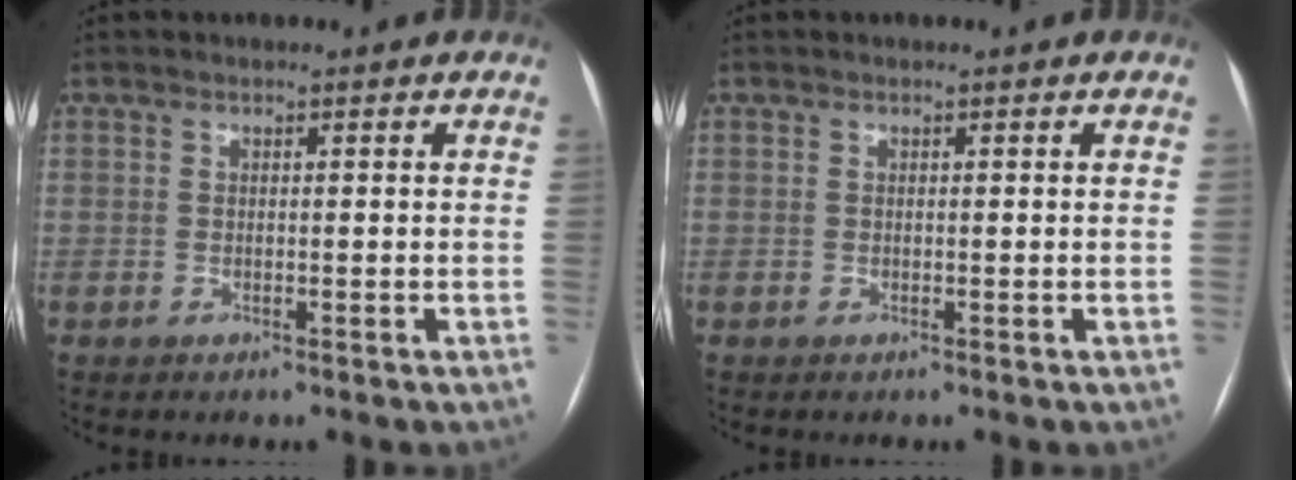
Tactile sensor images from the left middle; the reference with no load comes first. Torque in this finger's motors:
{"motor_torque": [0.00, 0.00, 0.00, 0.00]}